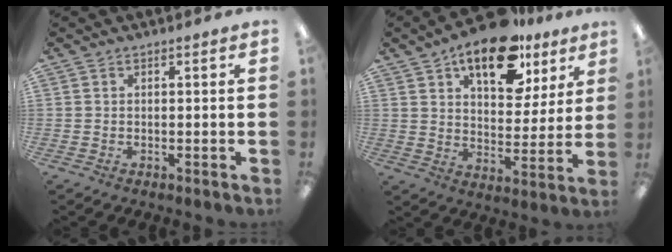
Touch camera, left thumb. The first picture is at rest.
{"total": 17.9, "force": [11.6, 8.7, 10.4], "torque": [-0.151, -0.054, 0.195]}